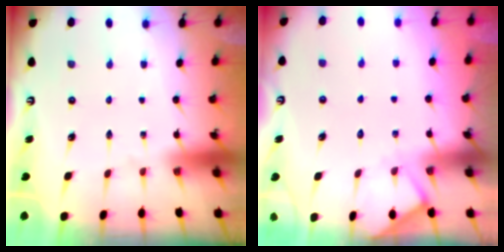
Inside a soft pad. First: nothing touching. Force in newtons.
{"total": 4.7, "press": 4.7, "slide": 0.4}